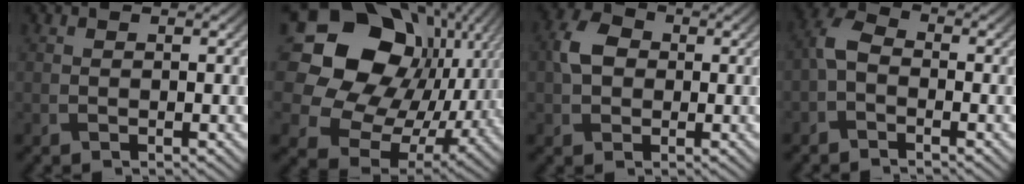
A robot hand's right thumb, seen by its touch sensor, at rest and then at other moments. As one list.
[{"total": 21.6, "force": [4.8, 17.4, 12.0], "torque": [-0.299, 0.010, 0.108]}, {"total": 4.6, "force": [0.2, 3.6, 2.7], "torque": [-0.066, 0.006, -0.004]}, {"total": 3.5, "force": [-1.4, 2.2, 2.4], "torque": [-0.060, 0.010, -0.041]}]